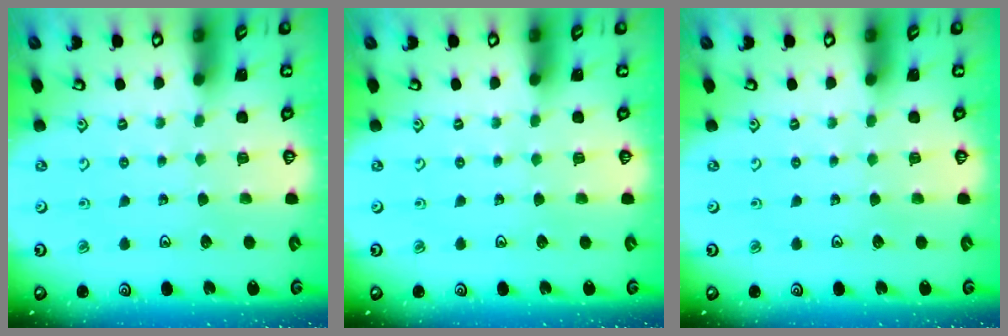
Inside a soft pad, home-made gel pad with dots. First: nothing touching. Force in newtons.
{"total": 0.0}
{"total": 0.0}